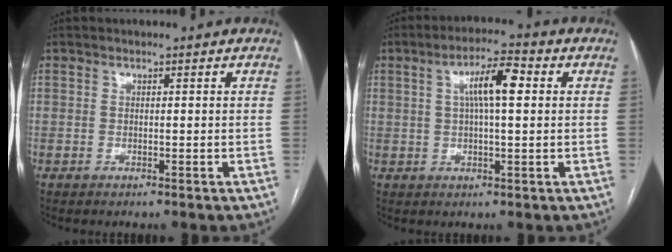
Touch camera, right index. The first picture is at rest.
{"total": 7.2, "force": [1.7, 1.3, 6.9], "torque": [-0.122, 0.020, 0.029]}